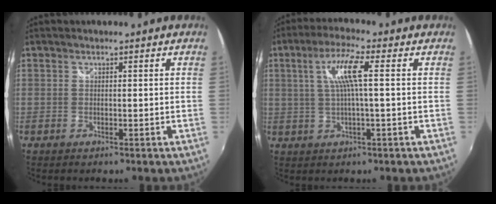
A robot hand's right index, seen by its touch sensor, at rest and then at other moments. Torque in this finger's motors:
{"motor_torque": [0.51, -0.17, 0.58, 0.15]}